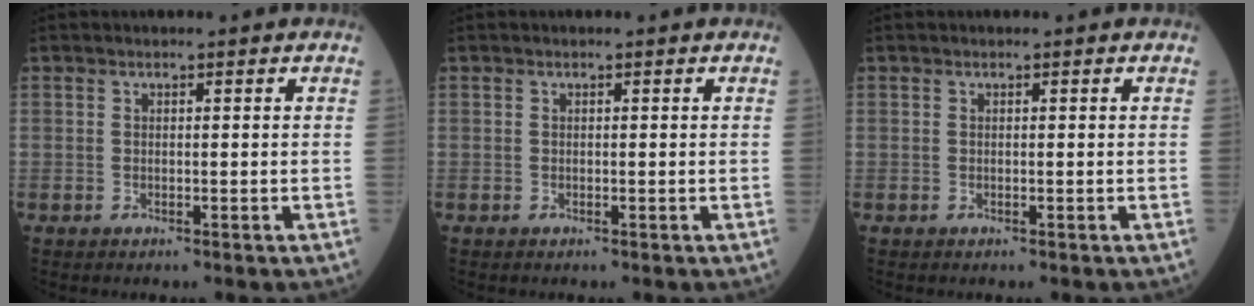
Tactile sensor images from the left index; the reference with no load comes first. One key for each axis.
{"total": 0.0}
{"total": 0.0}